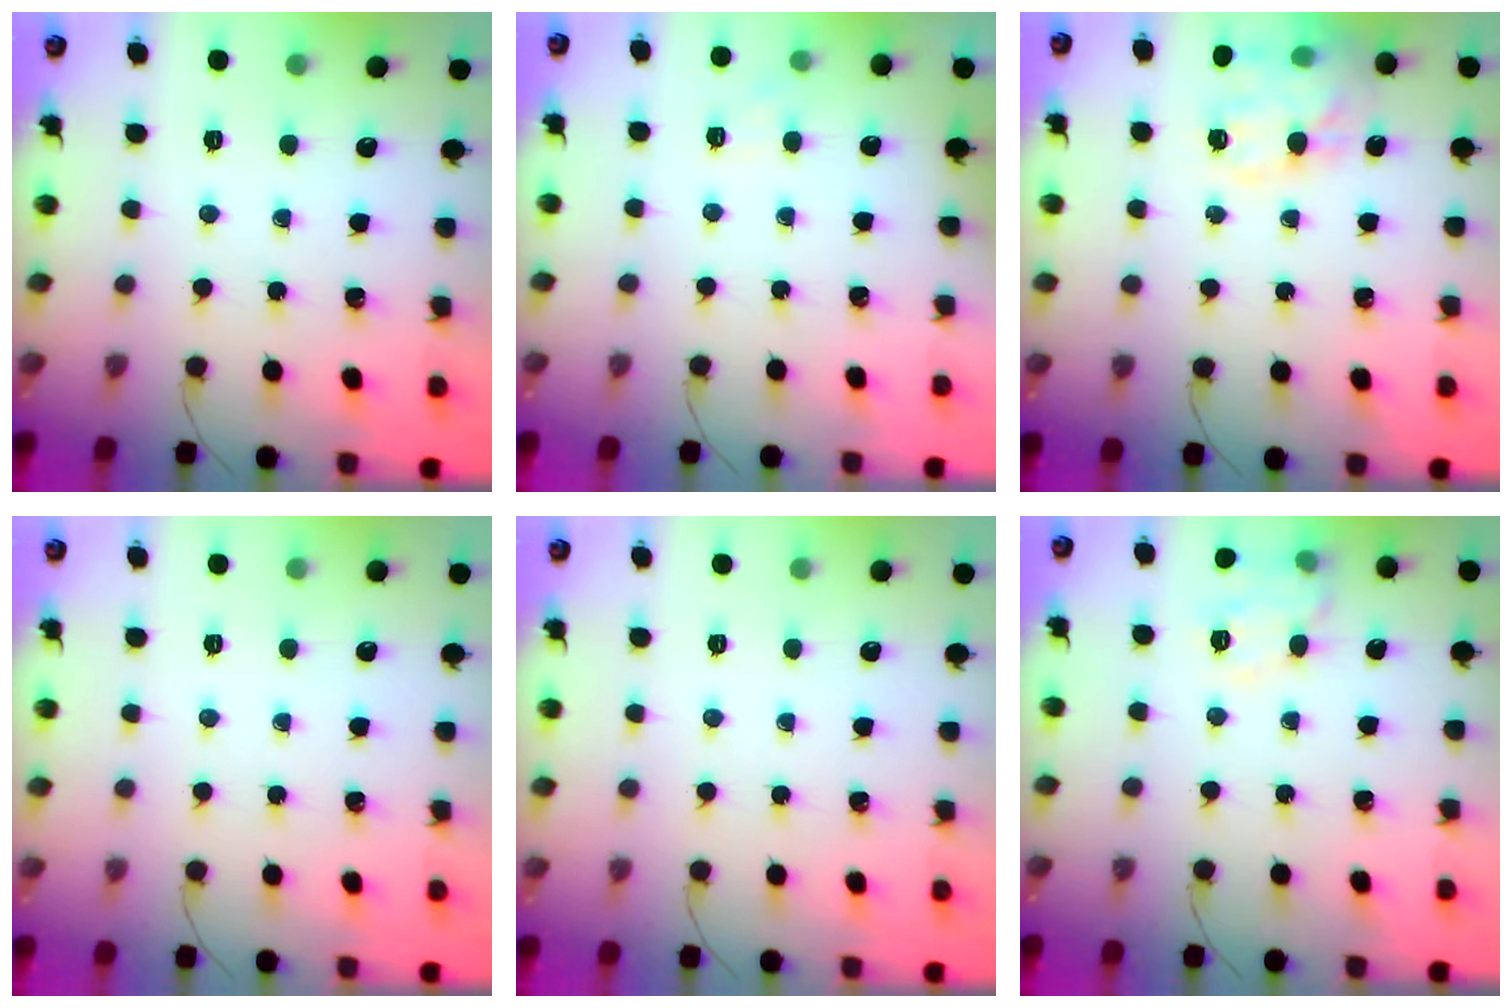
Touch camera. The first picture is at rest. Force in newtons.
{"total": 4.2, "press": 4.0, "slide": 1.4}
{"total": 17.6, "press": 17.3, "slide": 2.9}
{"total": 0.0}
{"total": 0.0}
{"total": 11.6, "press": 11.6, "slide": 0.4}